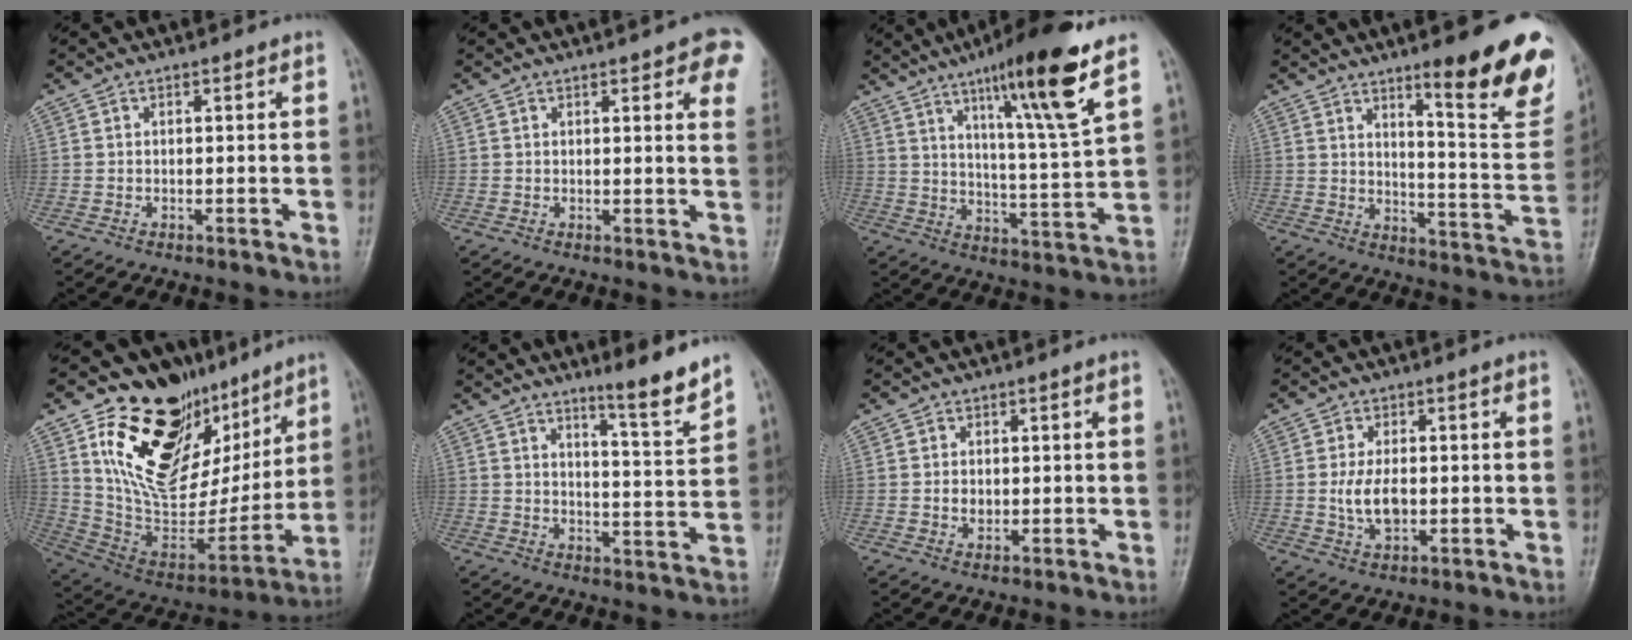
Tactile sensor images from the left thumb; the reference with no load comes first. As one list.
[{"total": 9.2, "force": [4.7, 2.4, 7.6], "torque": [-0.063, -0.009, 0.046]}, {"total": 17.2, "force": [10.0, 1.3, 13.9], "torque": [-0.213, -0.054, 0.161]}, {"total": 19.4, "force": [11.7, 3.6, 15.1], "torque": [-0.150, -0.076, 0.165]}, {"total": 30.2, "force": [15.1, 17.1, 19.8], "torque": [-0.272, -0.038, 0.273]}, {"total": 8.1, "force": [6.5, -0.1, 4.9], "torque": [-0.068, -0.063, 0.099]}, {"total": 2.3, "force": [-0.1, 1.9, 1.2], "torque": [-0.007, 0.005, 0.000]}, {"total": 6.2, "force": [-0.5, 3.8, 4.8], "torque": [-0.083, 0.000, -0.007]}]